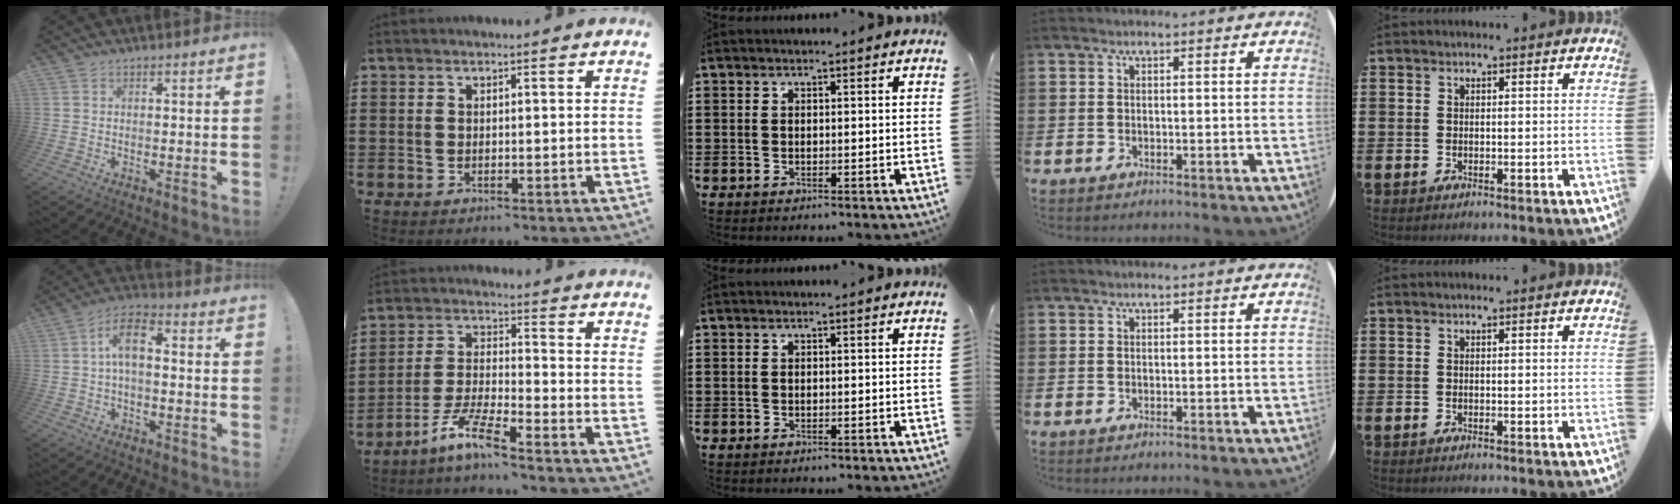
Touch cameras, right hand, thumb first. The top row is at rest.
{"thumb": {"total": 8.9, "force": [0.4, 4.4, 7.7], "torque": [-0.139, 0.014, 0.012]}, "index": {"total": 7.0, "force": [-5.7, 0.1, 4.0], "torque": [-0.100, -0.012, -0.115]}}